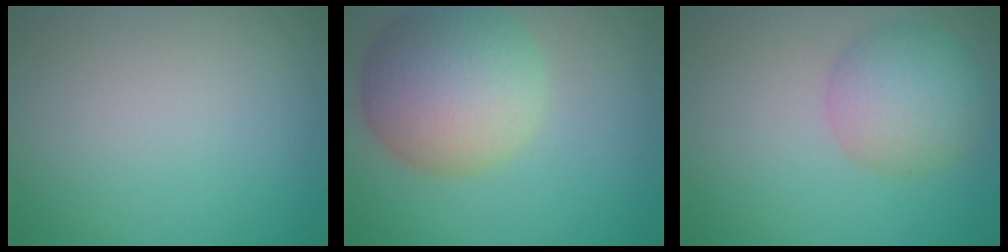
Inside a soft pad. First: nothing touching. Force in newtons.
{"total": 8.0, "press": 8.0, "slide": 0.5}
{"total": 4.4, "press": 4.4, "slide": 0.2}